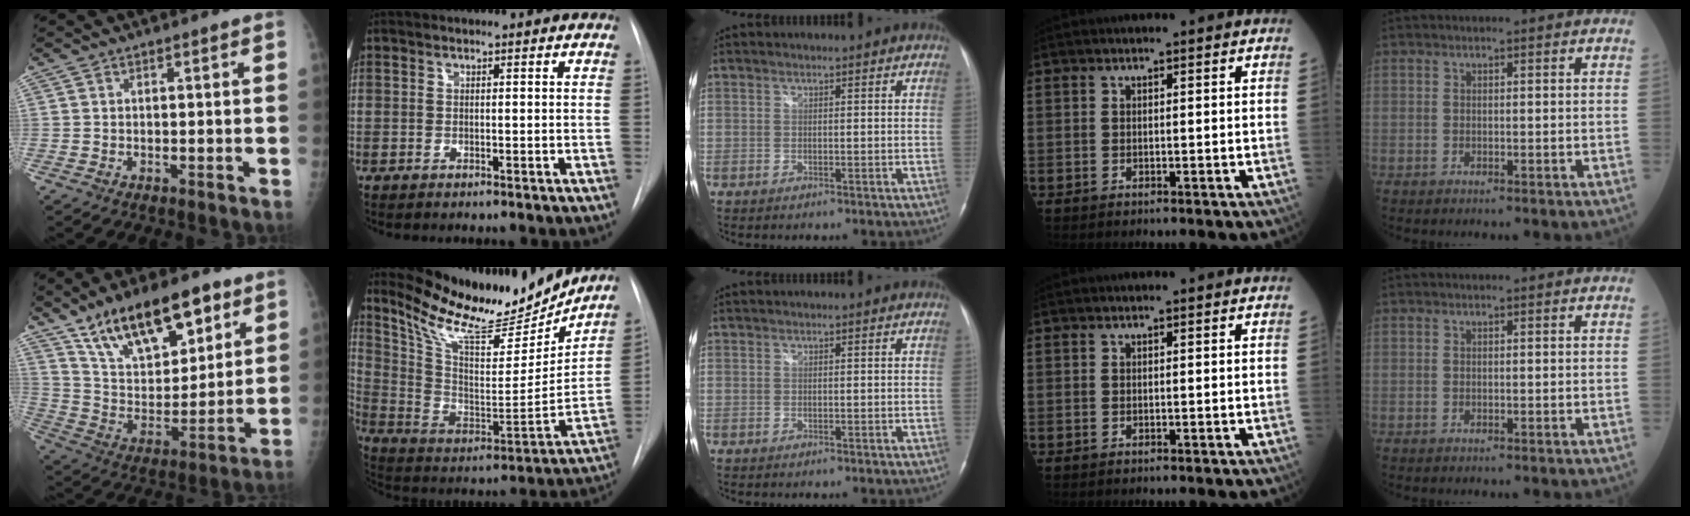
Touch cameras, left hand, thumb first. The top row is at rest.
{"thumb": {"total": 21.4, "force": [13.0, 9.6, 13.9], "torque": [-0.190, -0.042, 0.236]}, "index": {"total": 19.7, "force": [17.8, 3.7, 7.6], "torque": [-0.143, -0.038, 0.292]}}